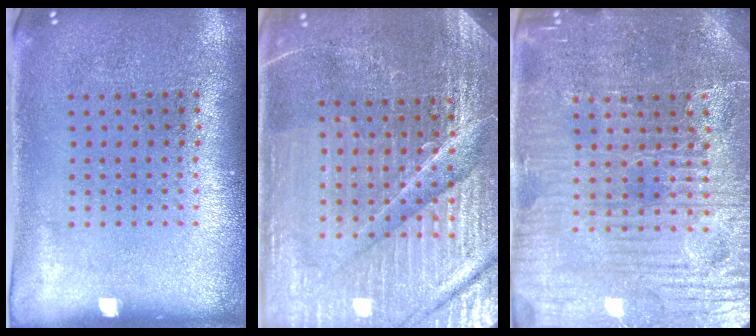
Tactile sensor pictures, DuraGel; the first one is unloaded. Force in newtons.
{"total": 5.5, "press": 5.1, "slide": 2.1}
{"total": 4.8, "press": 4.6, "slide": 1.3}